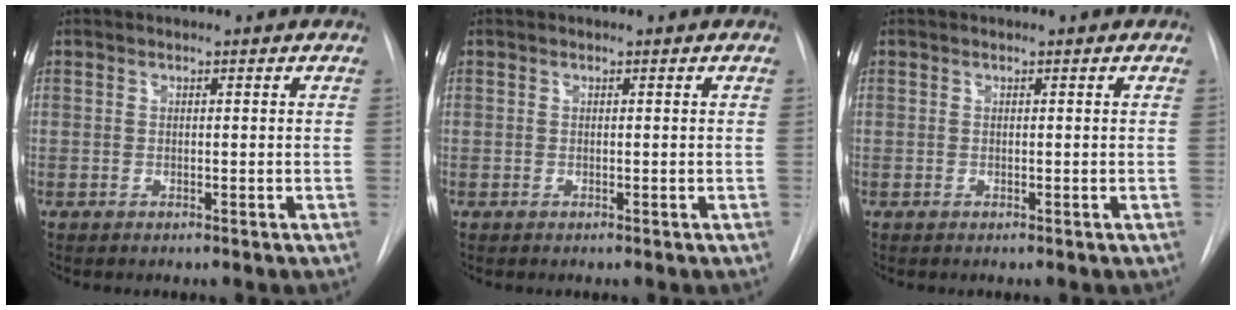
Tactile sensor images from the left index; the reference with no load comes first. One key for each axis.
{"total": 0.0}
{"total": 0.0}